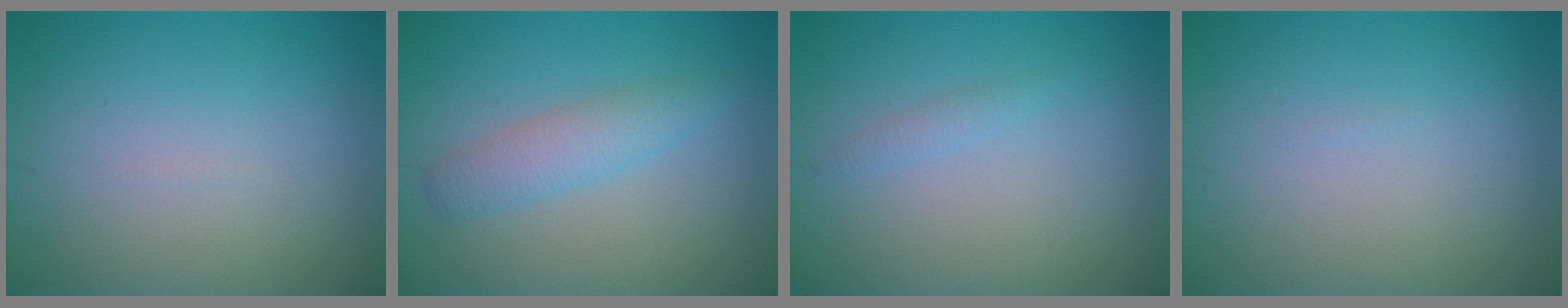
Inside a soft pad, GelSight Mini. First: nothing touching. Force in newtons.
{"total": 2.8, "press": 2.8, "slide": 0.1}
{"total": 0.8, "press": 0.8, "slide": 0.1}
{"total": 0.0}